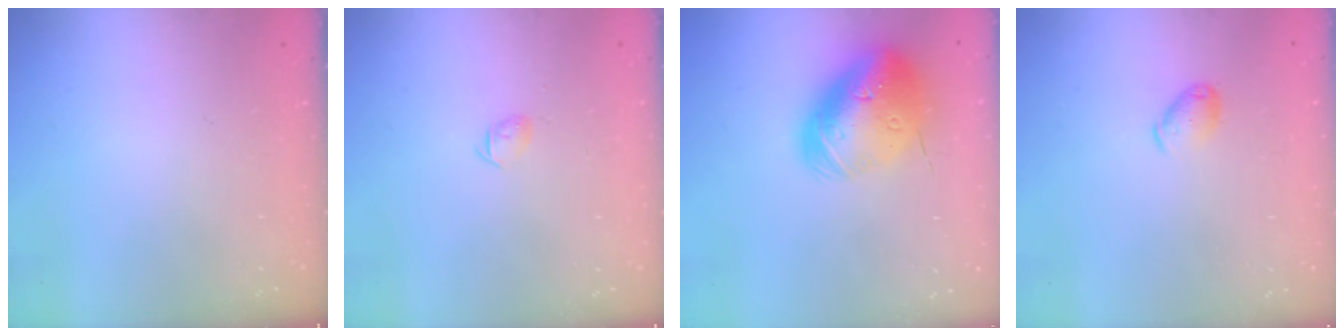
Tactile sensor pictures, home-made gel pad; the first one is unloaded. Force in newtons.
{"total": 3.4, "press": 3.3, "slide": 0.9}
{"total": 25.7, "press": 25.4, "slide": 4.0}
{"total": 6.2, "press": 6.1, "slide": 1.2}